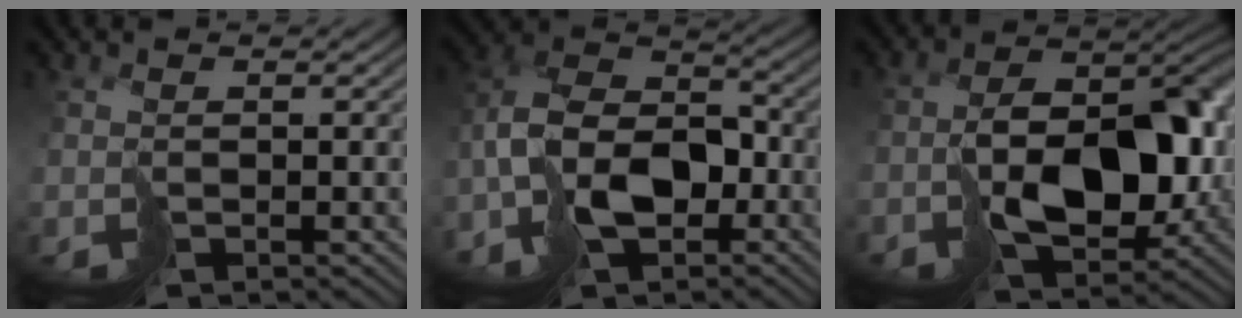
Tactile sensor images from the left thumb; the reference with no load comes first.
{"total": 9.8, "force": [-3.5, 6.3, 6.7], "torque": [-0.126, 0.011, -0.078]}
{"total": 11.6, "force": [-2.2, 7.4, 8.7], "torque": [-0.112, 0.002, -0.031]}